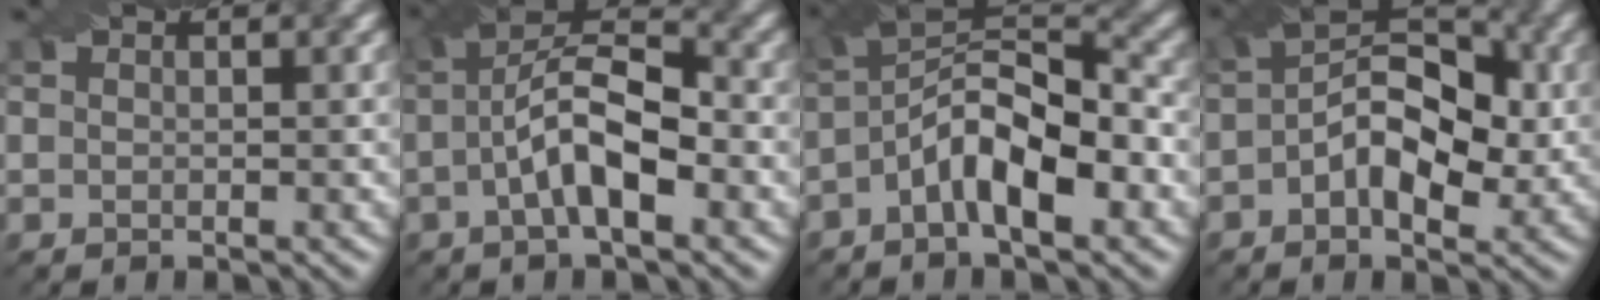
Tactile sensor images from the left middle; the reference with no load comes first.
{"total": 7.1, "force": [-1.5, 2.8, 6.3], "torque": [-0.117, 0.015, -0.032]}
{"total": 7.5, "force": [-2.2, 2.8, 6.6], "torque": [-0.111, 0.021, -0.048]}
{"total": 7.8, "force": [-0.4, 4.4, 6.4], "torque": [-0.101, 0.014, -0.014]}